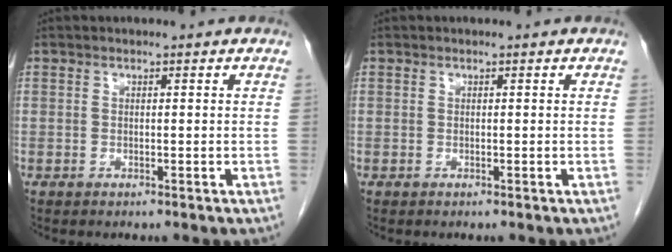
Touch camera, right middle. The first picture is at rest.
{"total": 0.0}